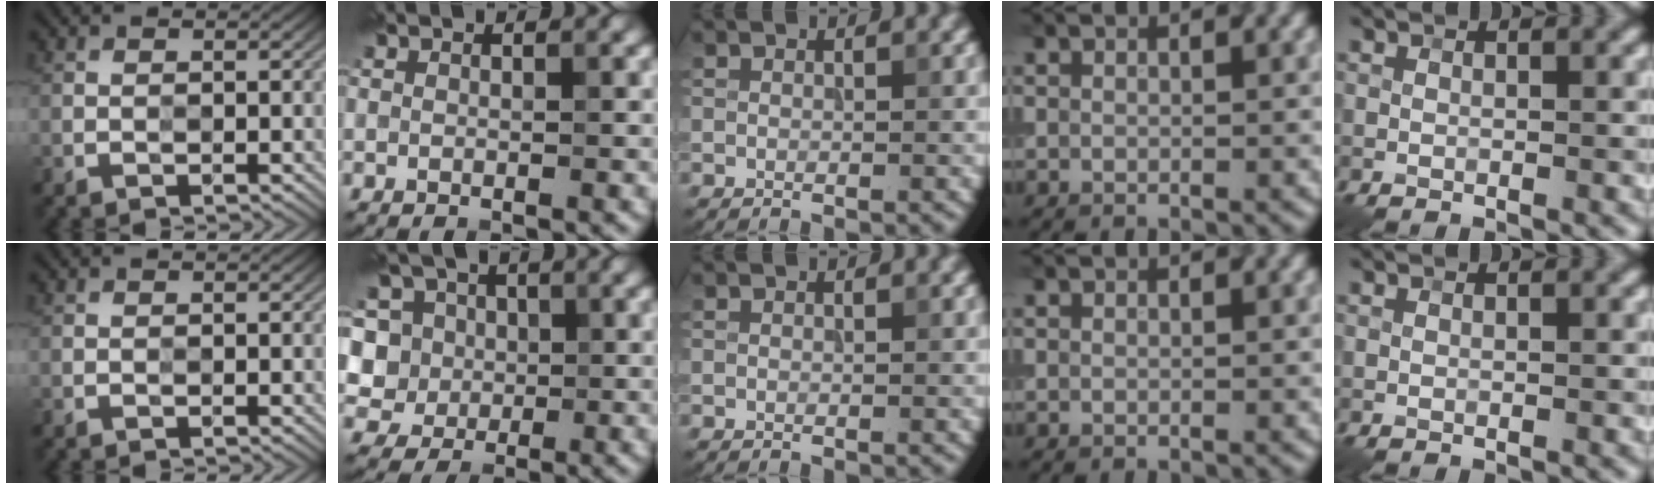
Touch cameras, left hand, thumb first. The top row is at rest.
{"index": {"total": 8.3, "force": [2.2, 7.5, 2.8], "torque": [-0.061, 0.040, 0.016]}}